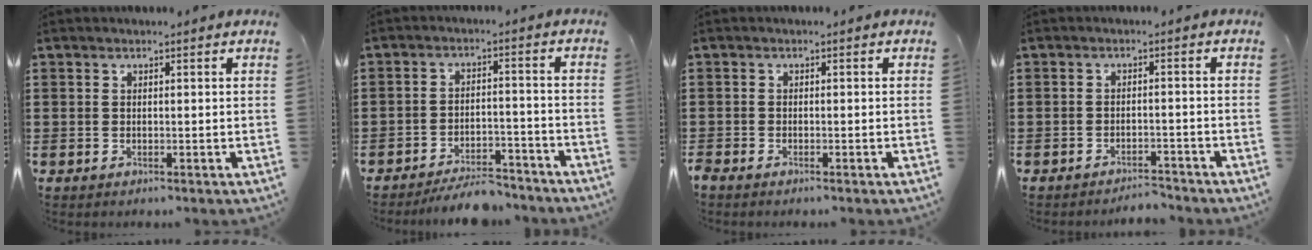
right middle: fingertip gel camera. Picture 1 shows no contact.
{"total": 5.4, "force": [-5.2, 0.6, 1.5], "torque": [-0.030, 0.001, -0.102]}
{"total": 0.6, "force": [-0.6, 0.1, 0.2], "torque": [-0.005, -0.003, -0.011]}
{"total": 2.6, "force": [-2.6, 0.2, 0.1], "torque": [-0.009, 0.001, -0.054]}